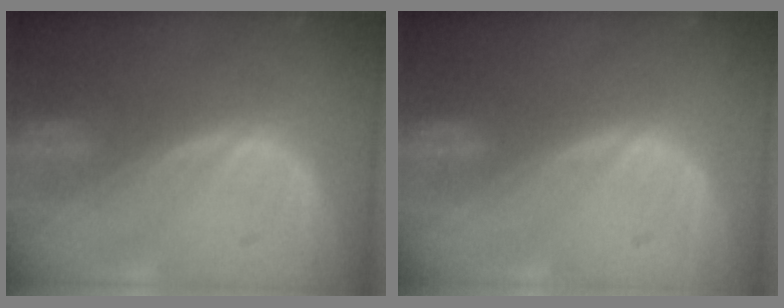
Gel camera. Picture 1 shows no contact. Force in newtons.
{"total": 0.0}